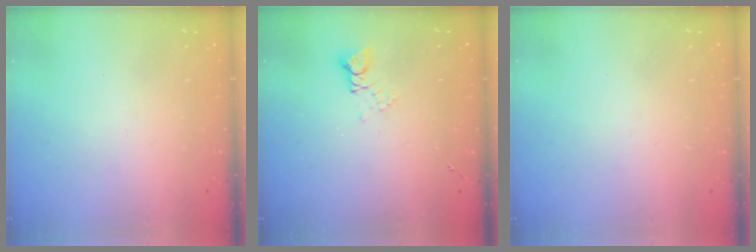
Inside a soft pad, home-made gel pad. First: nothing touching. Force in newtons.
{"total": 2.7, "press": 2.7, "slide": 0.2}
{"total": 0.0}